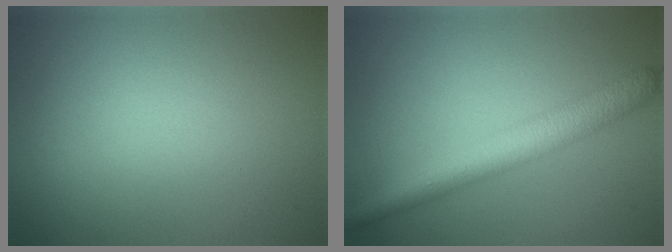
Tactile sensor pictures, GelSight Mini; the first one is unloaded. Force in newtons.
{"total": 4.9, "press": 4.9, "slide": 0.1}